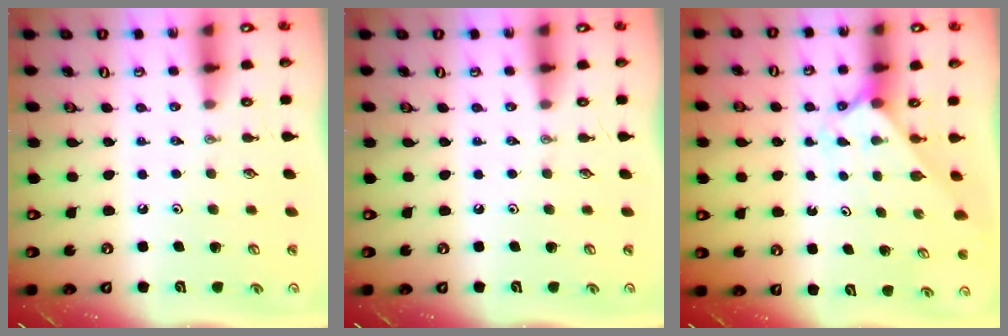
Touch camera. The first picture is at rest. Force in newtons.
{"total": 0.0}
{"total": 2.1, "press": 2.1, "slide": 0.2}